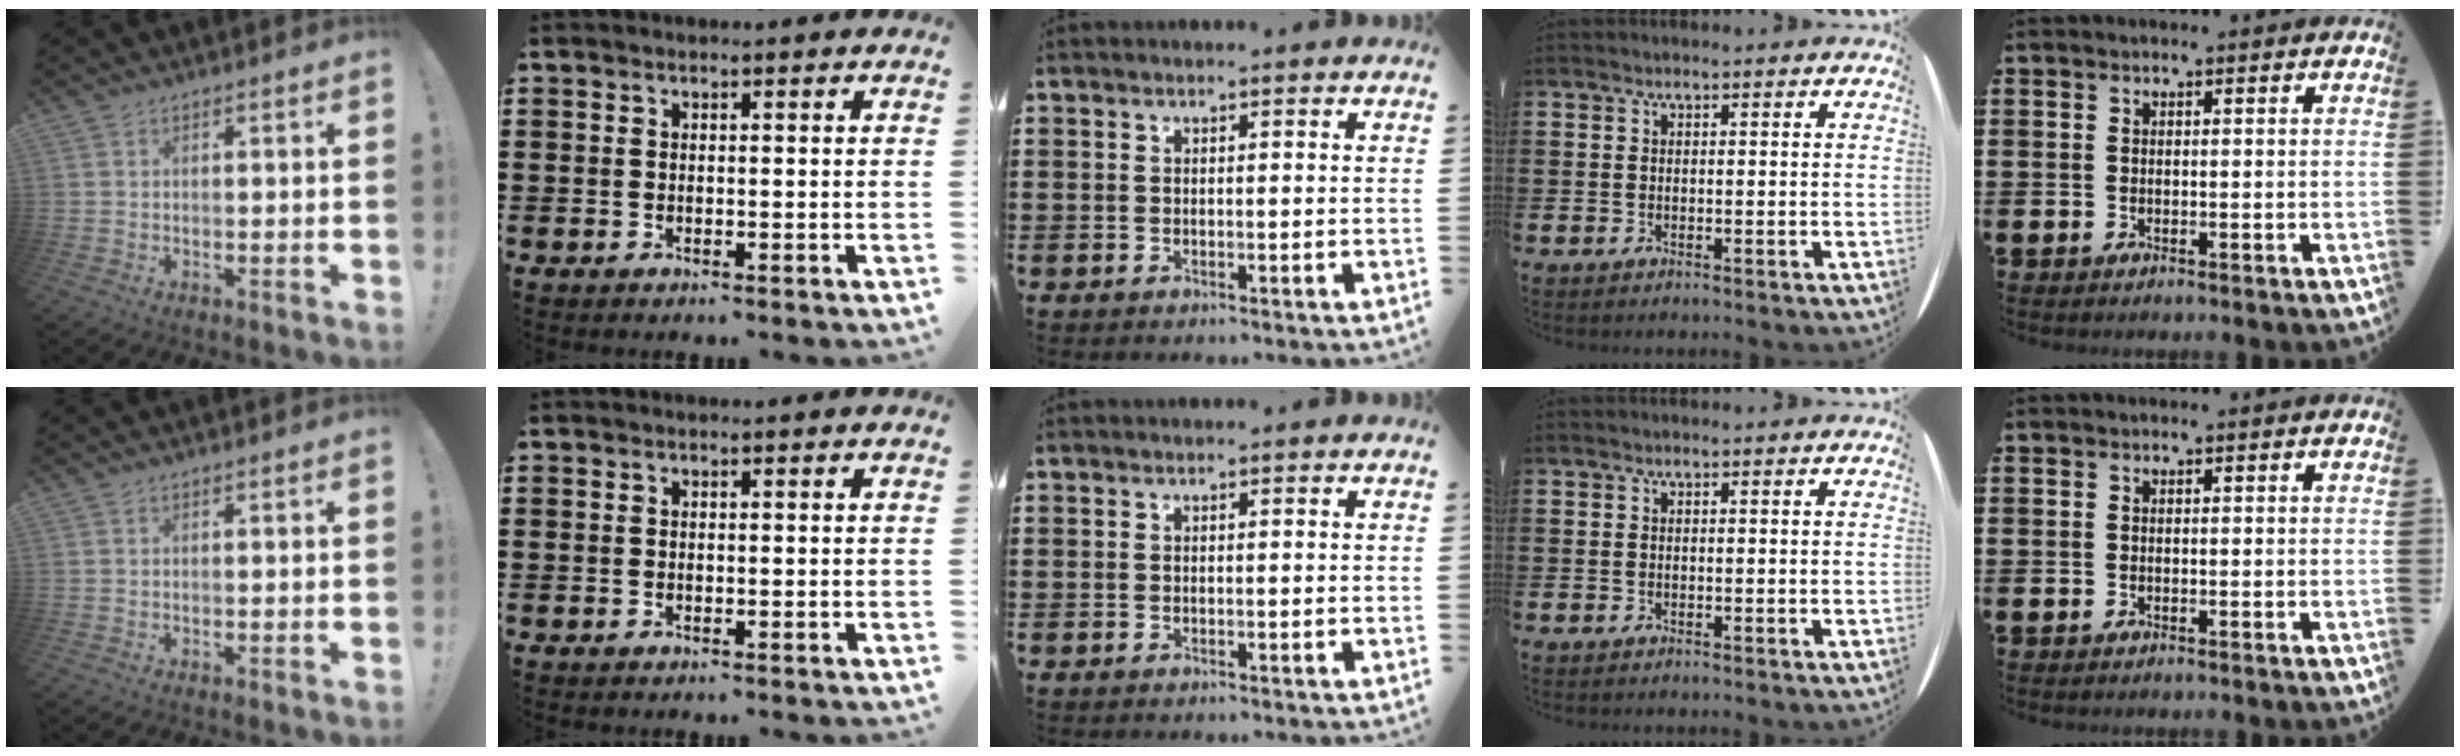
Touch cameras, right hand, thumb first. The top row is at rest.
{}